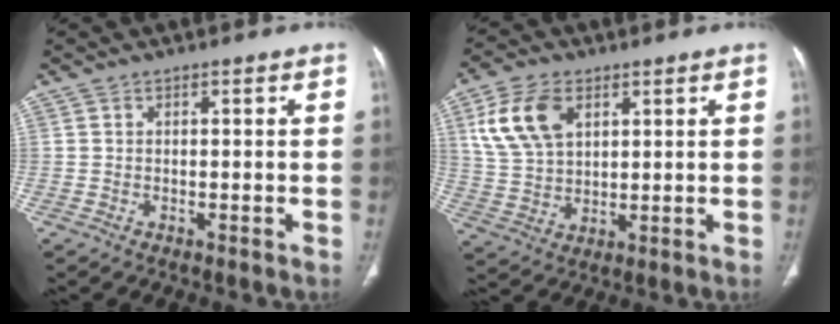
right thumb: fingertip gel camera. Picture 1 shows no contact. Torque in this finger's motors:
{"motor_torque": [-0.79, 1.19, 0.90, 0.10, 0.12]}